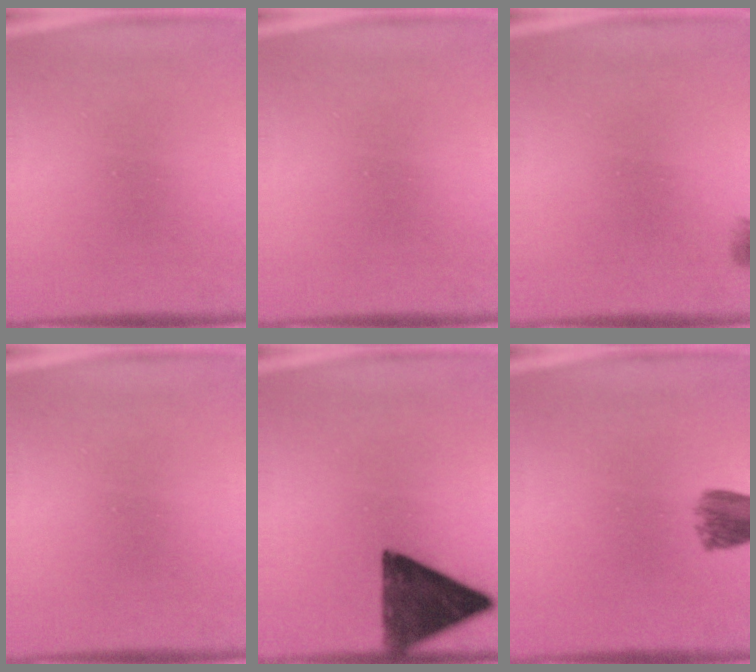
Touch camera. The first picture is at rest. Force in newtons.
{"total": 0.0}
{"total": 2.9}
{"total": 0.0}
{"total": 13.2}
{"total": 4.6}